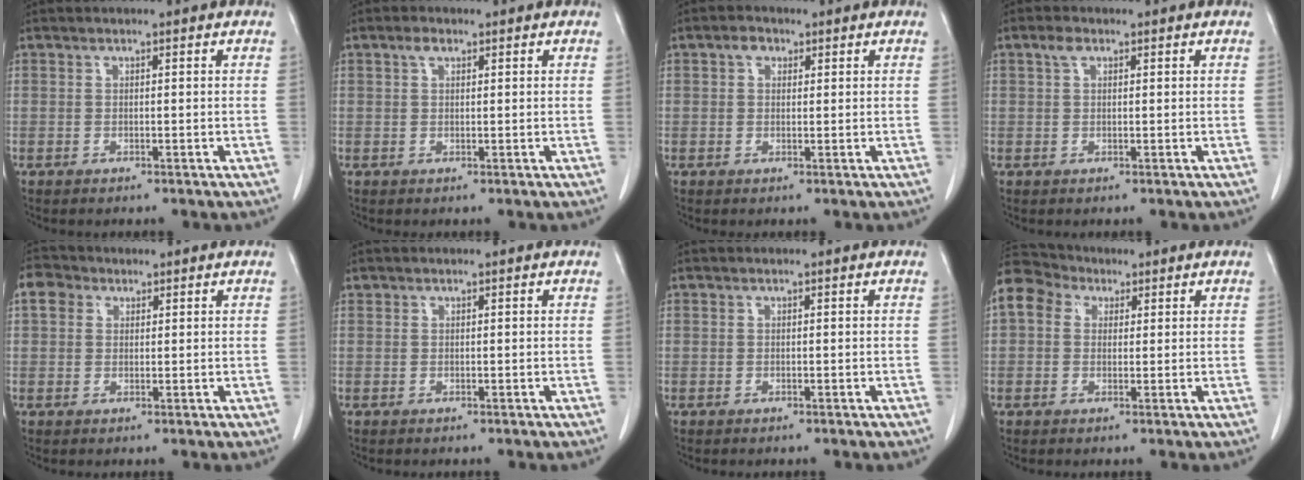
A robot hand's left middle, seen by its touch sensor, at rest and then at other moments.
{"total": 1.5, "force": [0.9, 0.7, 1.0], "torque": [-0.023, 0.008, 0.015]}
{"total": 2.0, "force": [1.0, 1.4, 1.1], "torque": [-0.022, 0.008, 0.016]}
{"total": 1.5, "force": [0.8, 0.8, 1.0], "torque": [-0.023, 0.010, 0.015]}
{"total": 3.3, "force": [1.5, 2.7, 1.2], "torque": [-0.026, 0.013, 0.030]}
{"total": 0.0}
{"total": 0.0}
{"total": 7.1, "force": [3.2, 5.4, 3.4], "torque": [-0.079, 0.040, 0.060]}